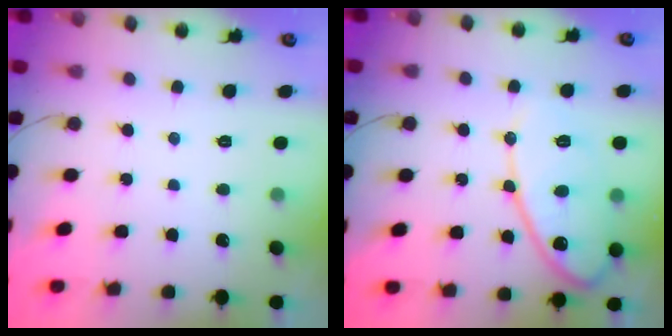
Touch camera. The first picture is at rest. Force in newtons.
{"total": 15.0, "press": 14.9, "slide": 1.4}